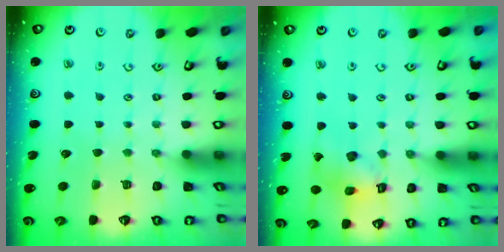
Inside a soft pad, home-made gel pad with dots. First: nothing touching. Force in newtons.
{"total": 11.2, "press": 11.1, "slide": 1.2}